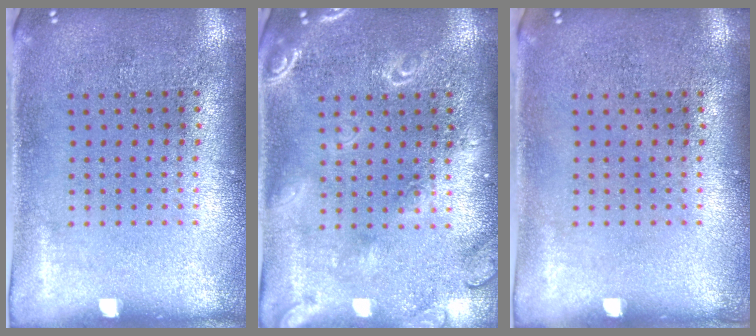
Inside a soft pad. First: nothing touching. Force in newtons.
{"total": 1.7, "press": 1.7, "slide": 0.2}
{"total": 0.0}